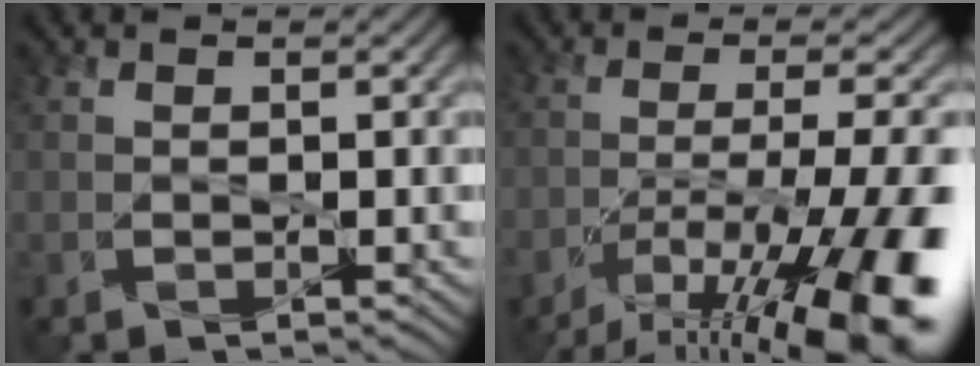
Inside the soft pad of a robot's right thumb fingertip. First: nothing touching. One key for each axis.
{"total": 16.1, "fx": -9.3, "fy": 4.5, "fz": 12.3, "tx": -0.201, "ty": -0.016, "tz": -0.143}